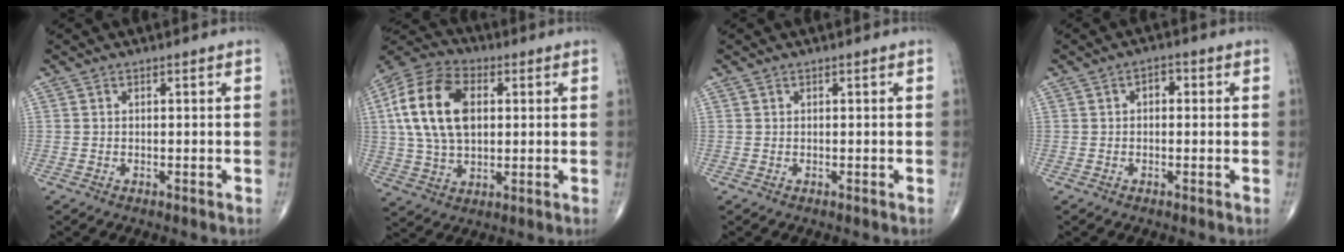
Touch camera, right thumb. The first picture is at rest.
{"total": 17.5, "force": [2.9, 10.8, 13.4], "torque": [-0.257, 0.010, 0.049]}
{"total": 0.0}
{"total": 2.4, "force": [0.4, 1.6, 1.8], "torque": [-0.017, 0.010, 0.001]}